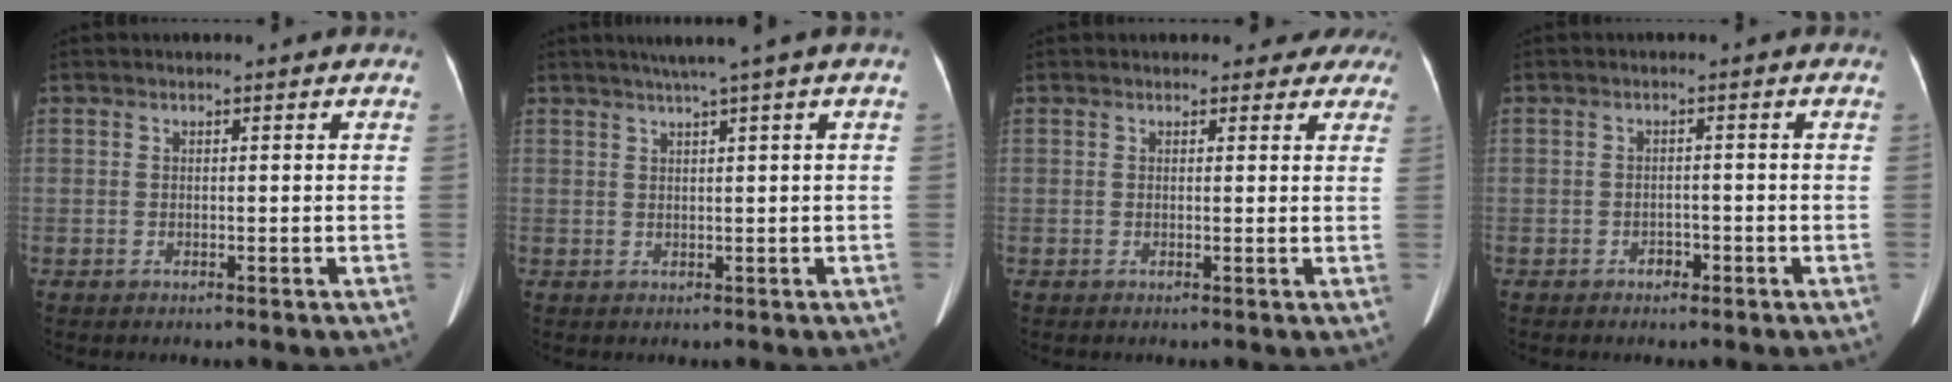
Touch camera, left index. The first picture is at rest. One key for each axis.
{"total": 2.6, "fx": 1.0, "fy": -0.6, "fz": 2.3, "tx": -0.041, "ty": 0.010, "tz": 0.022}
{"total": 4.6, "fx": 4.0, "fy": 2.3, "fz": 0.2, "tx": 0.024, "ty": -0.006, "tz": 0.023}
{"total": 1.5, "fx": -0.9, "fy": 1.0, "fz": 0.6, "tx": -0.008, "ty": 0.004, "tz": -0.013}